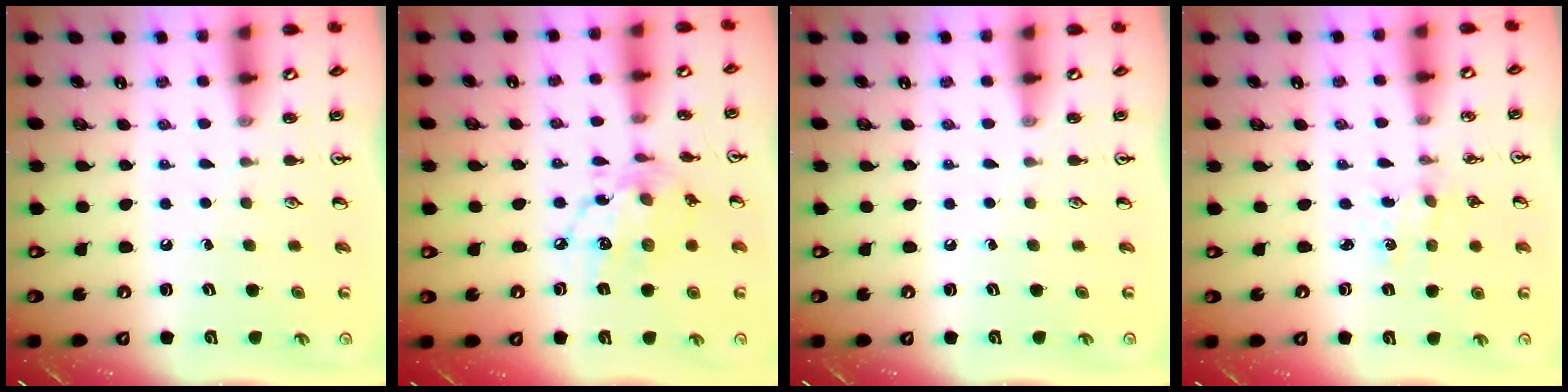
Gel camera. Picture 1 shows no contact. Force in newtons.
{"total": 13.6, "press": 13.6, "slide": 1.0}
{"total": 0.0}
{"total": 0.0}